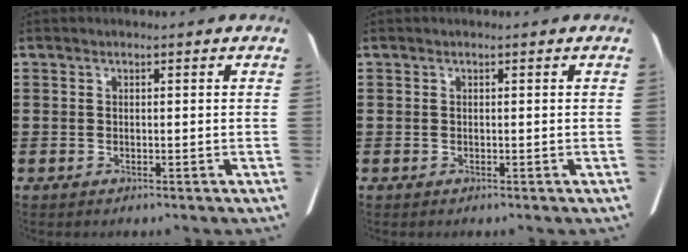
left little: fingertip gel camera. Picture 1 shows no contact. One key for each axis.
{"total": 0.0}